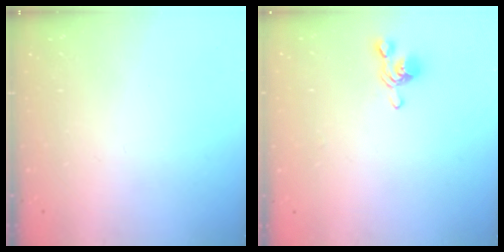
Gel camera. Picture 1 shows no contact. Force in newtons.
{"total": 1.1, "press": 0.8, "slide": 0.7}